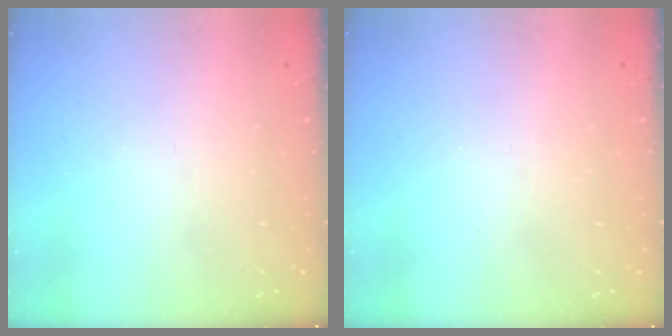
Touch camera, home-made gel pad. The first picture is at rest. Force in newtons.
{"total": 2.2, "press": 2.2, "slide": 0.4}